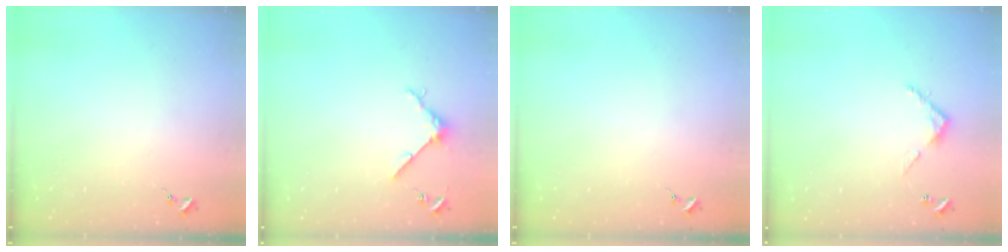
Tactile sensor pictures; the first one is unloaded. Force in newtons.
{"total": 4.0, "press": 4.0, "slide": 0.4}
{"total": 0.0}
{"total": 3.9, "press": 3.9, "slide": 0.3}